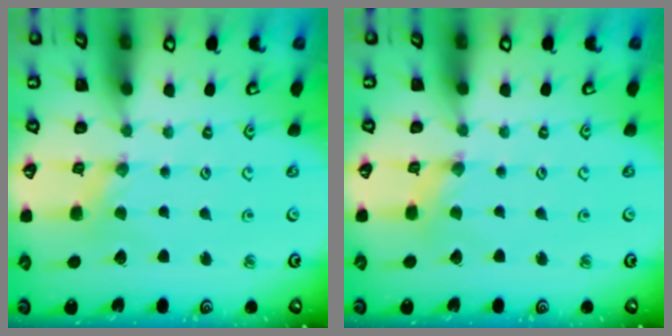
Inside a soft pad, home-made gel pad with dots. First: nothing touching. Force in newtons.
{"total": 1.4, "press": 1.3, "slide": 0.3}